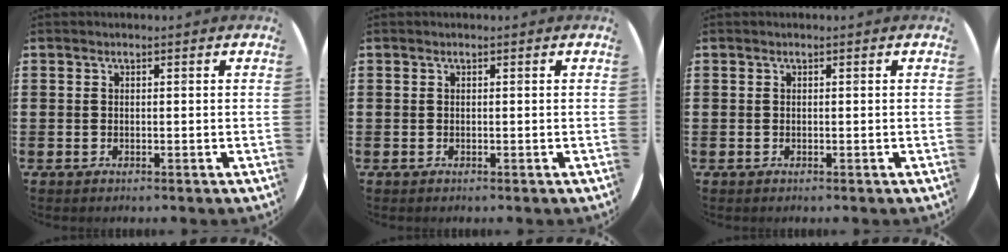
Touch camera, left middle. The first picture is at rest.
{"total": 0.0}
{"total": 0.0}